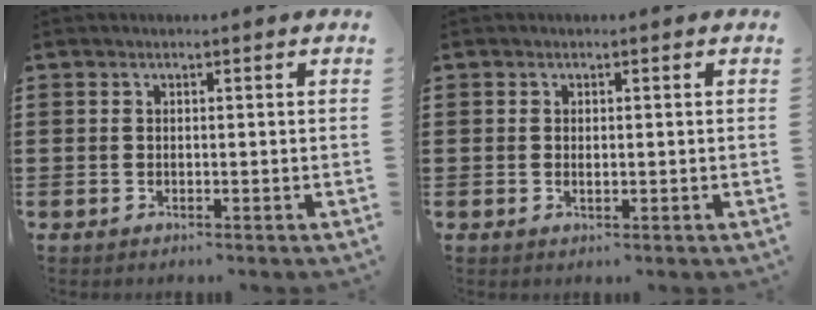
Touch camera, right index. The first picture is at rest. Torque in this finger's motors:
{"motor_torque": [0.53, 1.58, -0.05, -0.01]}